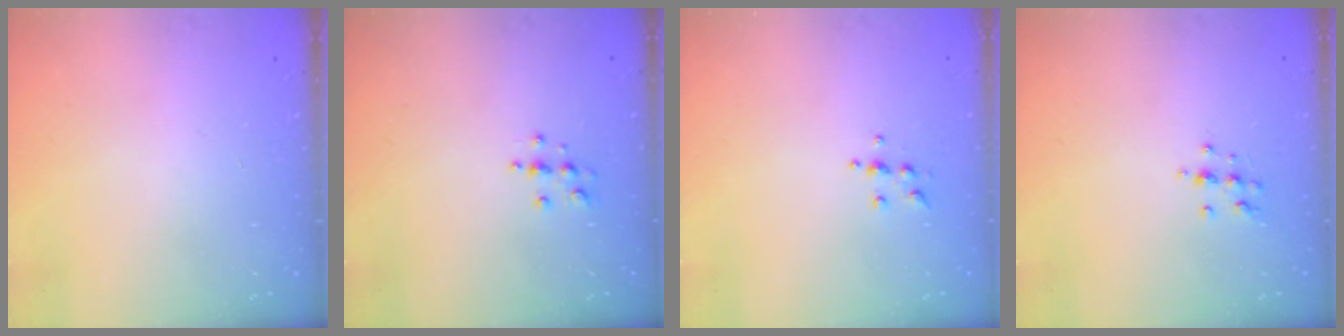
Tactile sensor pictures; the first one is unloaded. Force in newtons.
{"total": 4.6, "press": 4.5, "slide": 0.6}
{"total": 4.9, "press": 4.9, "slide": 0.7}
{"total": 6.8, "press": 6.8, "slide": 0.6}